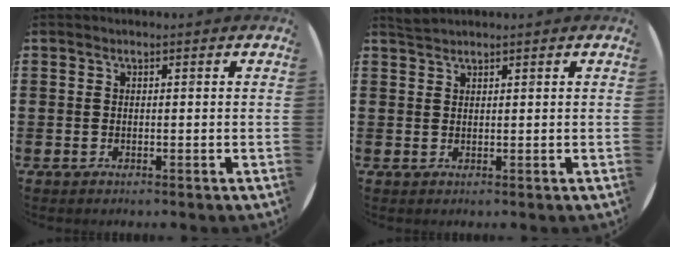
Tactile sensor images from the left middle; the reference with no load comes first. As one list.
[{"total": 1.2, "force": [1.2, 0.0, 0.2], "torque": [-0.005, 0.001, 0.023]}]